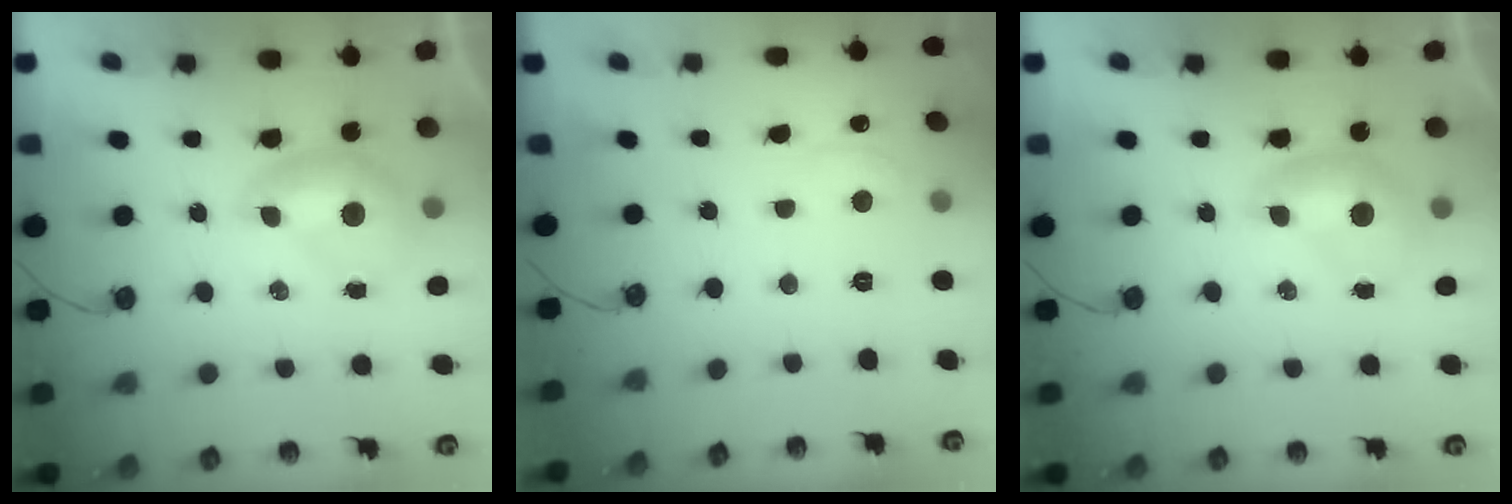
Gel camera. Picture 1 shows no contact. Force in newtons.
{"total": 0.0}
{"total": 0.0}